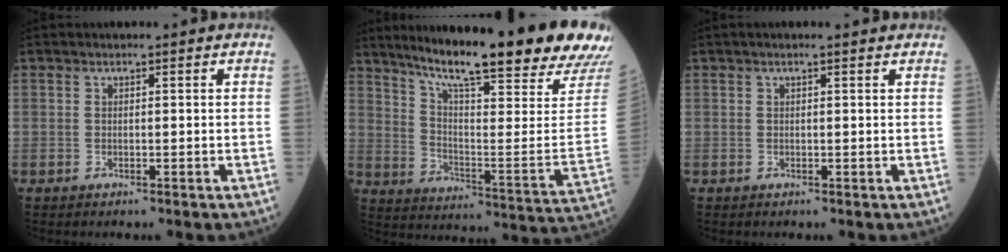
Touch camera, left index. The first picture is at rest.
{"total": 26.9, "force": [22.2, 0.5, 15.3], "torque": [-0.244, -0.074, 0.298]}
{"total": 1.4, "force": [1.1, -0.1, 0.9], "torque": [-0.015, 0.013, 0.016]}